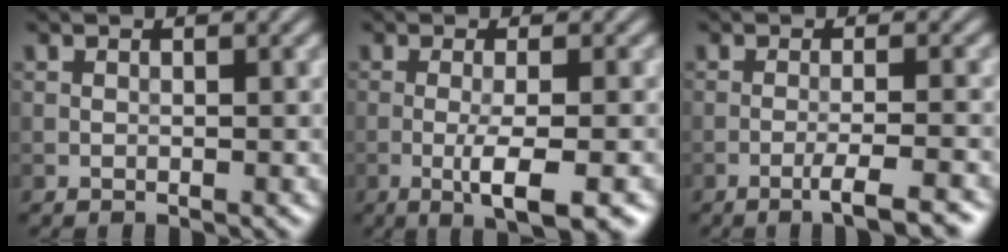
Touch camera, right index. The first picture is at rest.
{"total": 4.4, "force": [-1.6, 0.7, 4.1], "torque": [-0.069, -0.001, -0.030]}
{"total": 3.7, "force": [-2.1, 0.4, 3.0], "torque": [-0.040, 0.007, -0.043]}